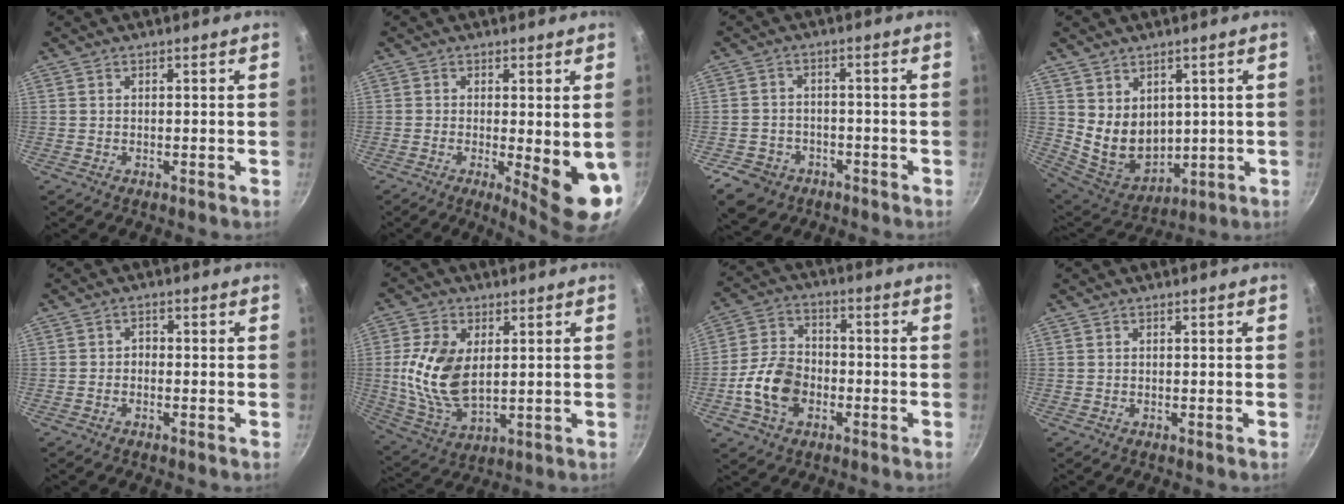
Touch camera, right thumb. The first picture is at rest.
{"total": 9.7, "force": [-1.3, 2.4, 9.3], "torque": [-0.114, -0.015, -0.009]}
{"total": 7.8, "force": [-4.4, 5.7, 3.0], "torque": [-0.044, 0.033, -0.062]}
{"total": 10.5, "force": [2.5, 8.2, 6.1], "torque": [-0.077, -0.036, 0.072]}
{"total": 1.4, "force": [-0.7, 1.0, 0.7], "torque": [-0.012, 0.011, -0.018]}
{"total": 13.7, "force": [1.8, 8.2, 10.9], "torque": [-0.204, -0.015, 0.043]}
{"total": 11.3, "force": [-3.4, 8.0, 7.2], "torque": [-0.118, 0.029, -0.070]}
{"total": 0.0}